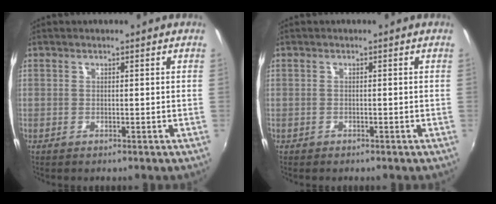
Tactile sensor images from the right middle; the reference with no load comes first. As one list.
[{"total": 0.7, "force": [-0.6, 0.4, 0.1], "torque": [-0.007, 0.000, -0.007]}]